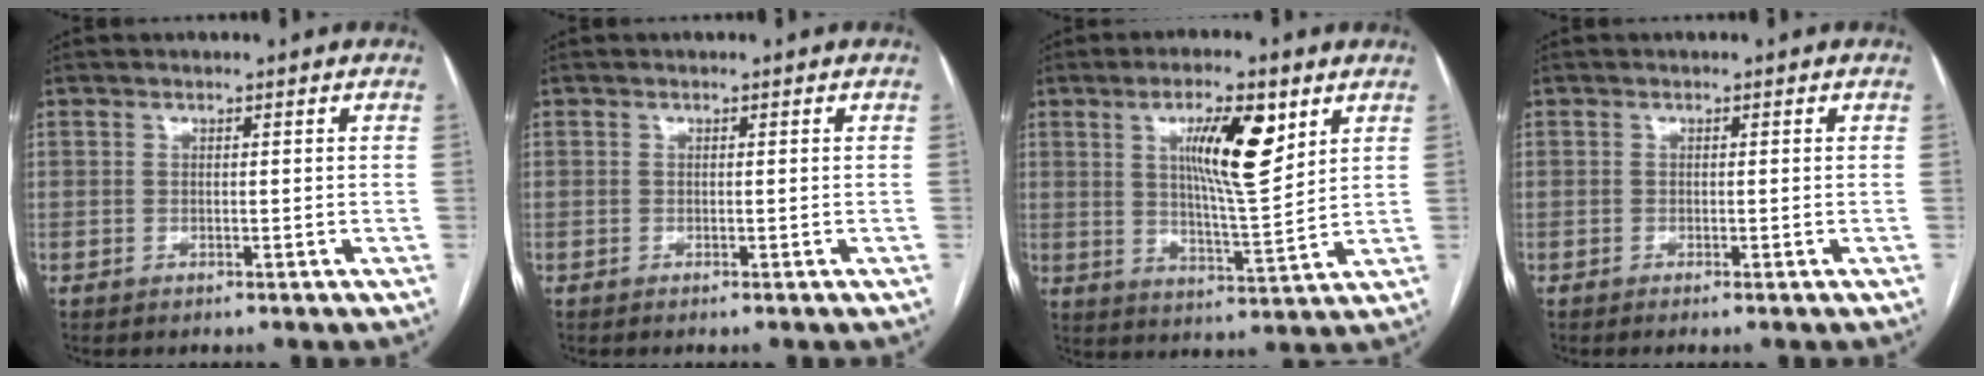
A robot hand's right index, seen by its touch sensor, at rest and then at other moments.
{"total": 0.0}
{"total": 10.8, "force": [4.6, 1.8, 9.6], "torque": [-0.164, -0.003, 0.077]}
{"total": 0.7, "force": [-0.5, -0.1, 0.6], "torque": [-0.012, -0.001, -0.008]}